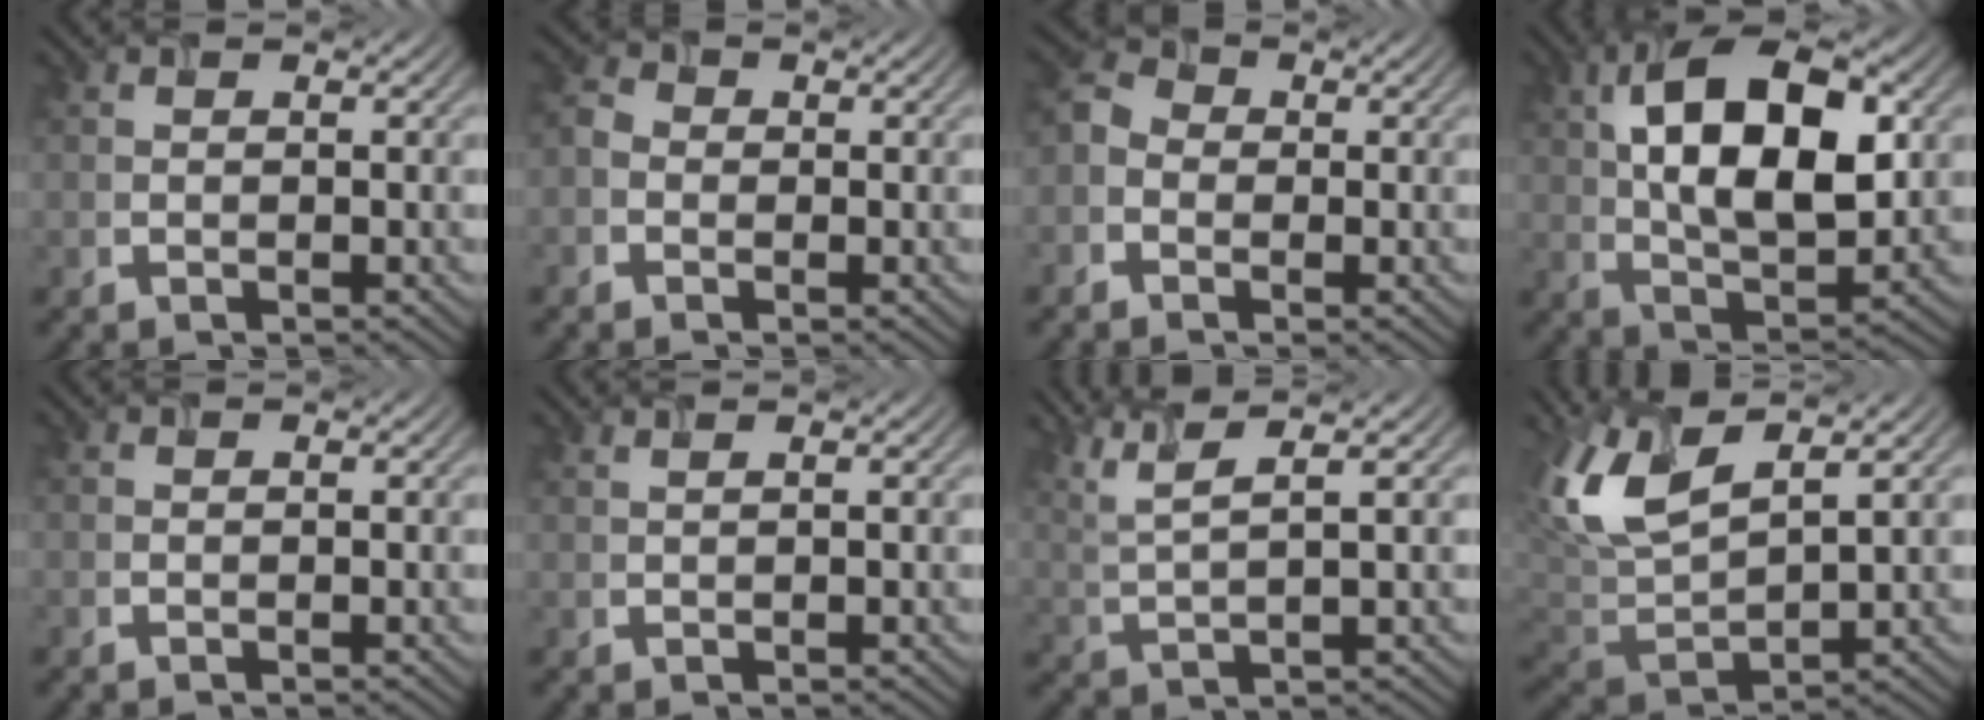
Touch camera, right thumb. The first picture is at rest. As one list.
[{"total": 2.0, "force": [-0.8, 1.6, 0.9], "torque": [-0.019, 0.002, -0.024]}, {"total": 3.4, "force": [-1.3, 2.7, 1.6], "torque": [-0.043, 0.005, -0.040]}, {"total": 14.1, "force": [3.3, 7.1, 11.7], "torque": [-0.205, 0.006, 0.057]}, {"total": 0.0}, {"total": 0.8, "force": [0.7, 0.1, 0.5], "torque": [-0.013, 0.001, 0.010]}, {"total": 6.3, "force": [4.0, 1.2, 4.7], "torque": [-0.103, 0.014, 0.087]}, {"total": 10.3, "force": [5.0, 4.2, 8.0], "torque": [-0.202, 0.011, 0.099]}]